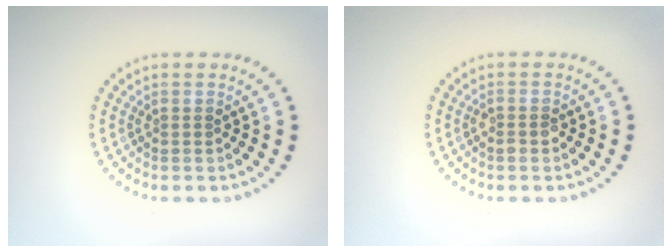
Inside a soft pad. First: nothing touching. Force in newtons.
{"total": 1.0, "press": 1.0, "slide": 0.2}